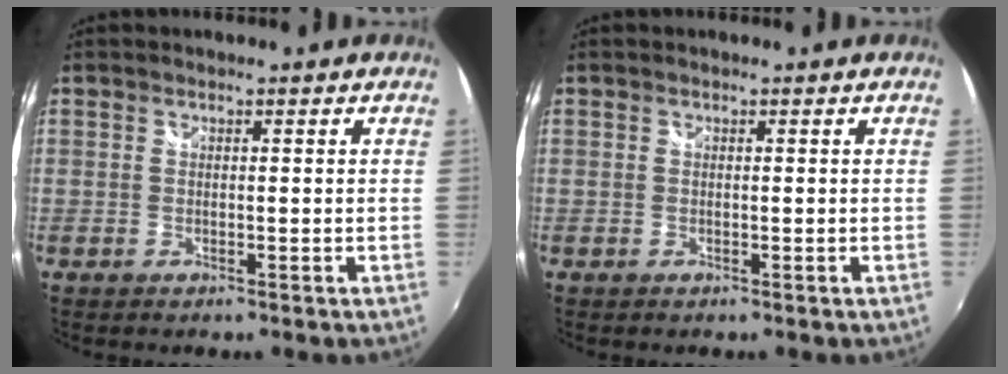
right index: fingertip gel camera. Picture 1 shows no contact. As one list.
[{"total": 0.0}]